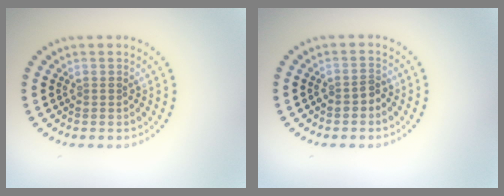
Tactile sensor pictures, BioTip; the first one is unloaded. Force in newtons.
{"total": 1.1, "press": 1.0, "slide": 0.4}